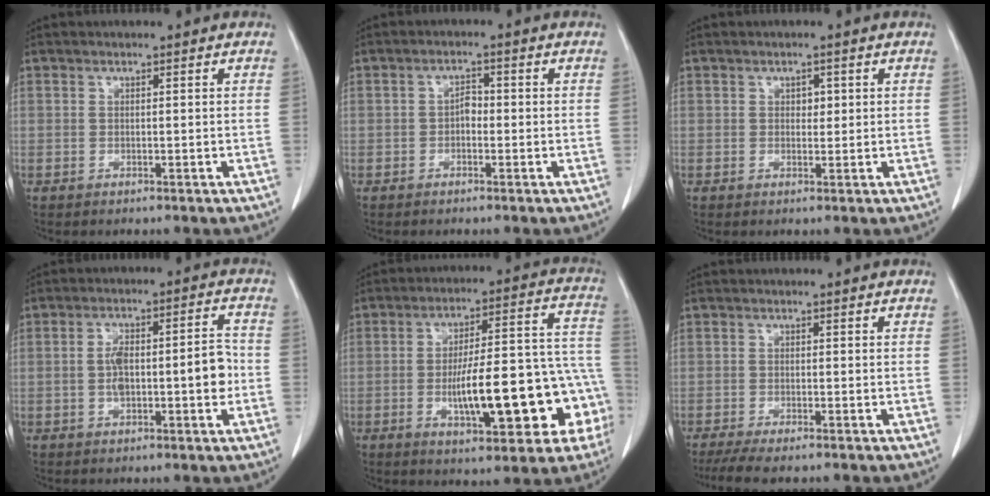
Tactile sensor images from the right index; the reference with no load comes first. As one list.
[{"total": 1.9, "force": [-0.4, 1.1, 1.4], "torque": [-0.018, 0.007, -0.009]}, {"total": 1.4, "force": [0.4, 1.0, 0.9], "torque": [-0.010, -0.001, 0.006]}, {"total": 8.6, "force": [-1.0, 2.6, 8.1], "torque": [-0.138, 0.026, -0.011]}, {"total": 19.9, "force": [-5.4, 5.4, 18.4], "torque": [-0.203, 0.046, -0.060]}, {"total": 5.2, "force": [-4.2, 0.7, 3.1], "torque": [-0.048, -0.012, -0.066]}]